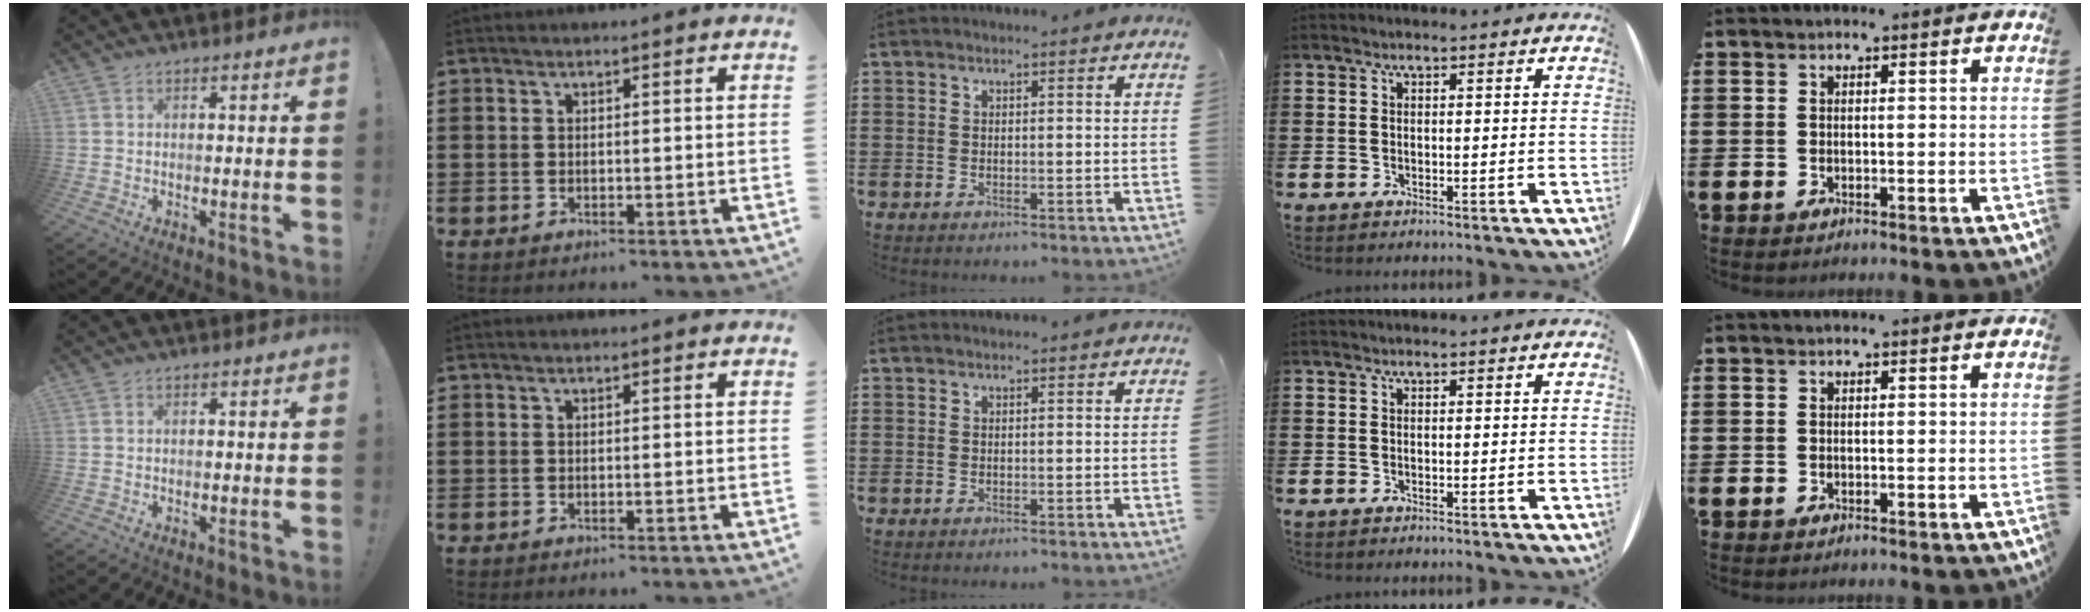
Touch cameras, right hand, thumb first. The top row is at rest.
{}